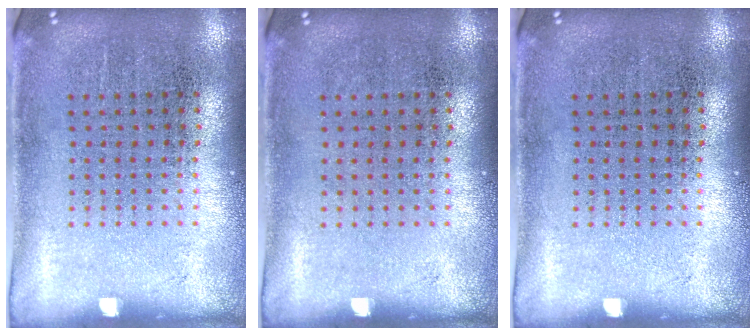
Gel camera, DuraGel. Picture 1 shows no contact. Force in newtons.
{"total": 0.0}
{"total": 0.0}